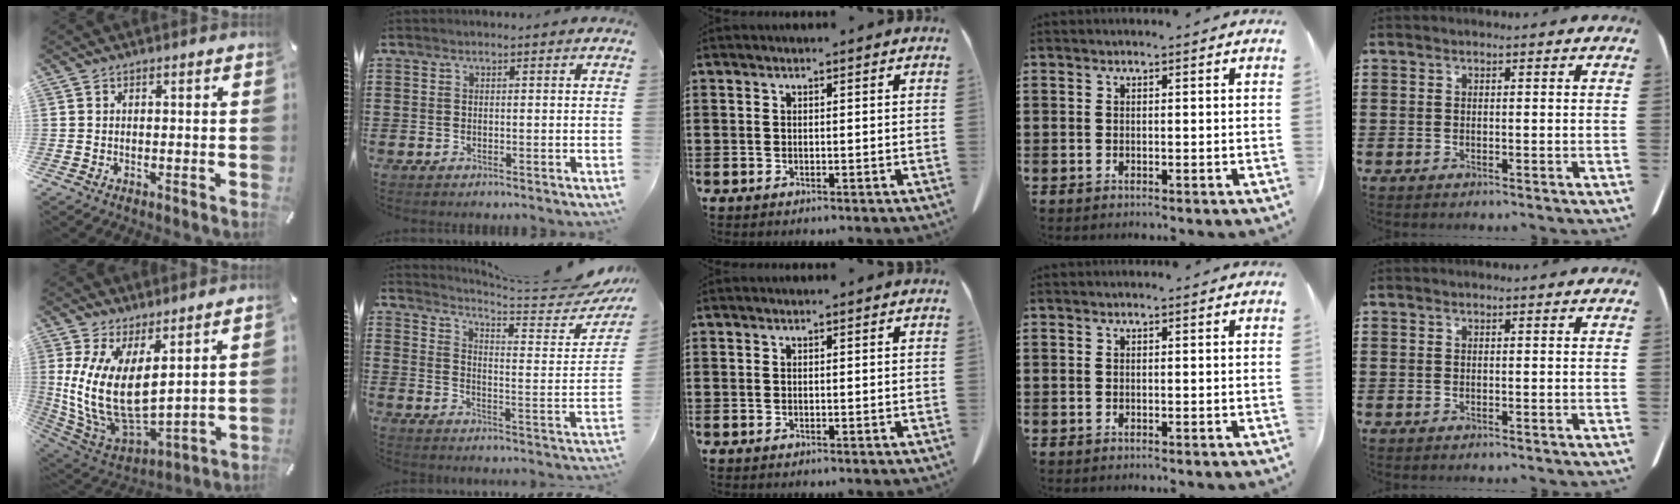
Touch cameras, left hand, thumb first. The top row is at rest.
{"thumb": {"total": 15.4, "force": [4.0, 8.0, 12.5], "torque": [-0.285, -0.048, 0.080]}, "index": {"total": 4.2, "force": [3.7, 0.0, 2.0], "torque": [-0.053, -0.040, 0.055]}}